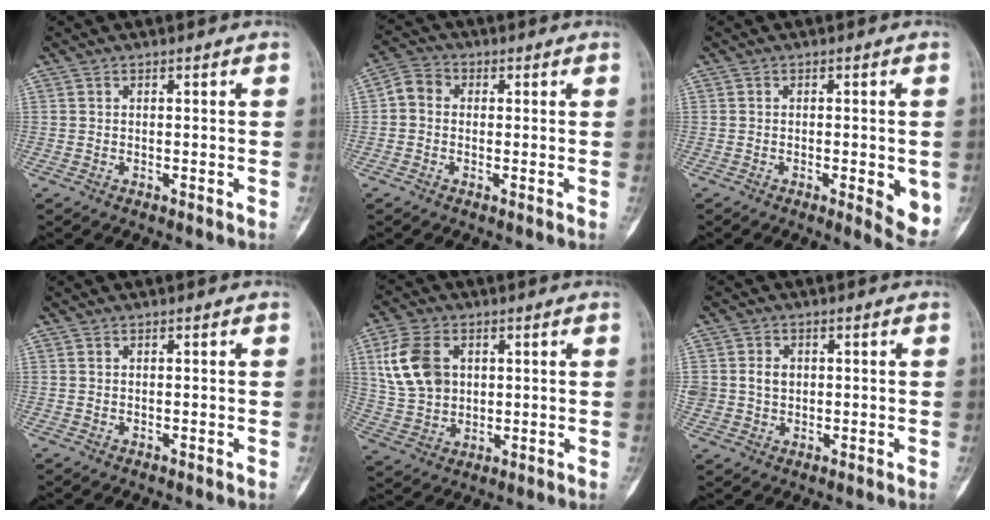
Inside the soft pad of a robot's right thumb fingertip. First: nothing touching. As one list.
[{"total": 4.6, "force": [0.0, 4.0, 2.3], "torque": [-0.029, 0.013, -0.012]}, {"total": 6.6, "force": [-1.5, 2.3, 6.0], "torque": [-0.061, -0.012, -0.015]}, {"total": 0.0}, {"total": 11.9, "force": [3.1, 8.7, 7.6], "torque": [-0.132, -0.003, 0.066]}, {"total": 4.5, "force": [0.4, 3.8, 2.3], "torque": [-0.025, 0.000, 0.009]}]